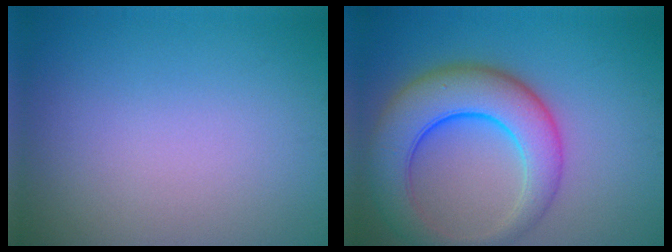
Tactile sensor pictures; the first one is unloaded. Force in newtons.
{"total": 8.1, "press": 8.0, "slide": 0.5}